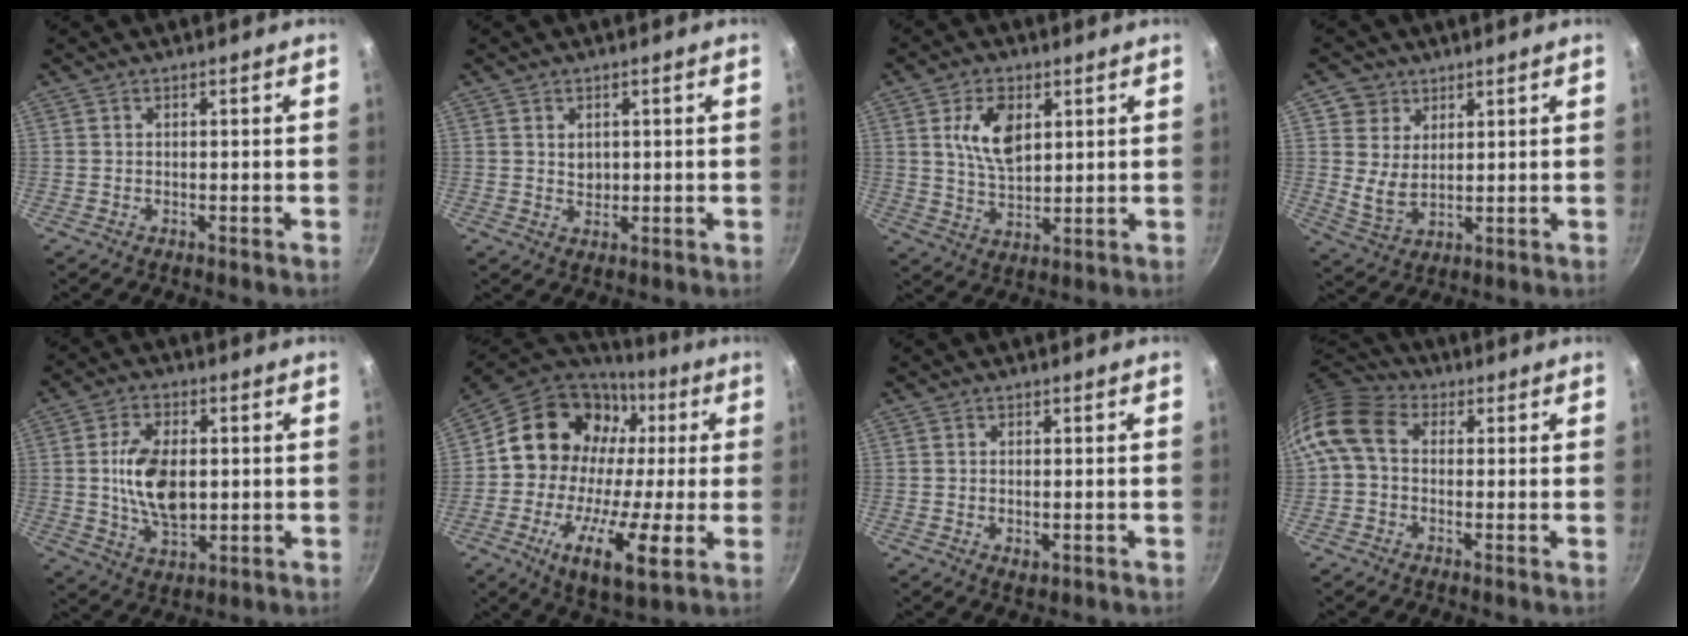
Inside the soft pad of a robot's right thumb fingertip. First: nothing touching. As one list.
[{"total": 2.5, "force": [0.7, 1.9, 1.4], "torque": [-0.017, -0.006, 0.013]}, {"total": 9.3, "force": [3.1, 5.3, 6.9], "torque": [-0.112, -0.018, 0.061]}, {"total": 6.3, "force": [2.9, 5.2, 2.2], "torque": [-0.018, -0.017, 0.059]}, {"total": 12.0, "force": [0.6, 7.0, 9.7], "torque": [-0.161, -0.003, 0.014]}, {"total": 23.4, "force": [-0.4, 16.1, 17.0], "torque": [-0.259, 0.030, -0.014]}, {"total": 1.8, "force": [-0.2, 1.0, 1.5], "torque": [-0.024, -0.005, -0.002]}, {"total": 10.1, "force": [0.9, 7.7, 6.6], "torque": [-0.124, 0.024, -0.004]}]